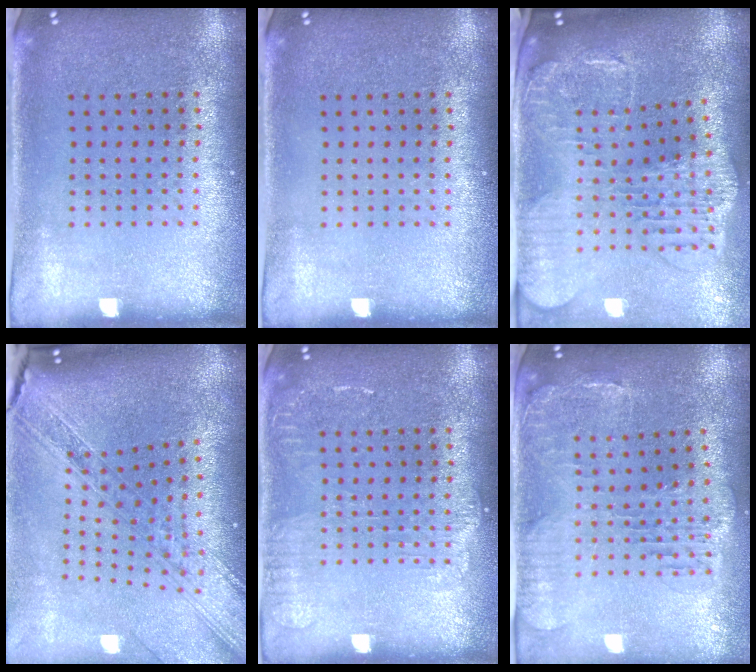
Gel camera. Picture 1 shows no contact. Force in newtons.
{"total": 0.0}
{"total": 2.8, "press": 2.4, "slide": 1.4}
{"total": 2.7, "press": 2.1, "slide": 1.6}
{"total": 1.6, "press": 1.5, "slide": 0.3}
{"total": 1.4, "press": 1.4, "slide": 0.4}